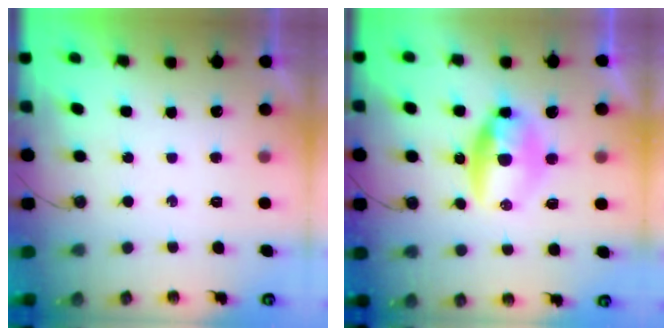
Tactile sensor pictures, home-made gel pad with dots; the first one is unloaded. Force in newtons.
{"total": 8.7, "press": 8.6, "slide": 0.8}